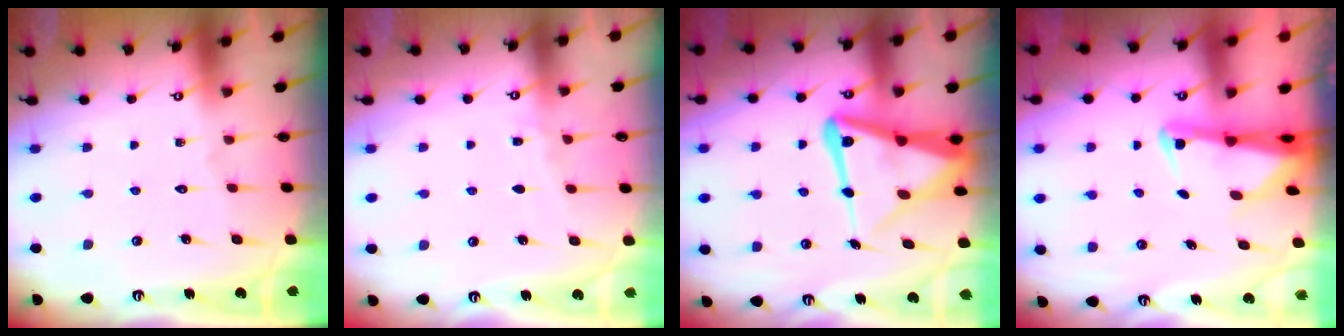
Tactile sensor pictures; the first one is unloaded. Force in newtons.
{"total": 3.5, "press": 3.4, "slide": 0.4}
{"total": 15.8, "press": 15.6, "slide": 1.8}
{"total": 2.7, "press": 2.7, "slide": 0.4}